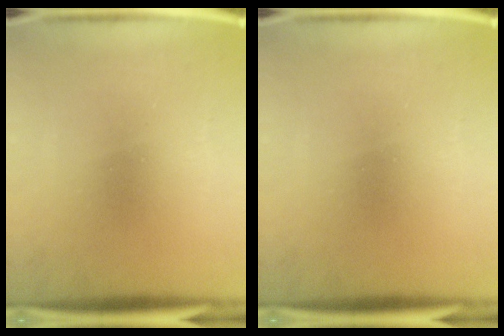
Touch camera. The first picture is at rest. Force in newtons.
{"total": 0.0}